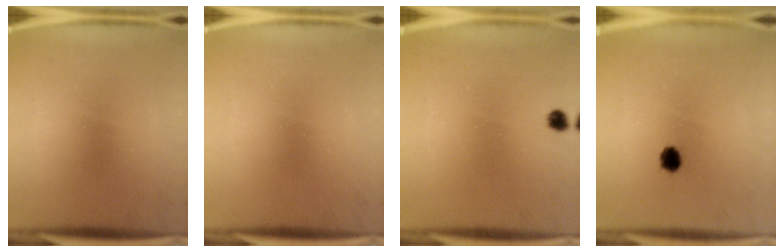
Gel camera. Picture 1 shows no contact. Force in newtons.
{"total": 0.0}
{"total": 1.8}
{"total": 2.9}